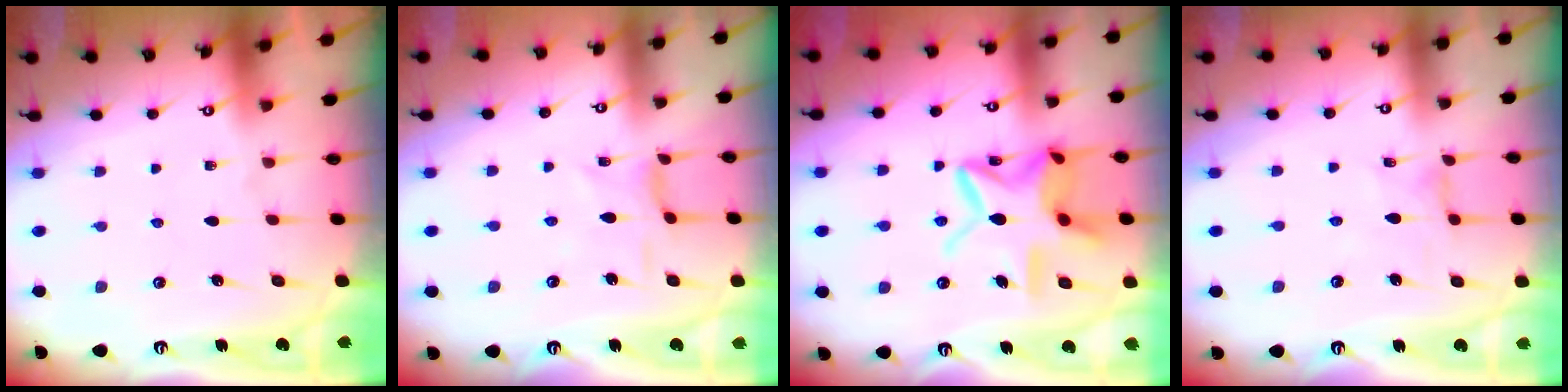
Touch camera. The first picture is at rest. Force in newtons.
{"total": 2.5, "press": 2.5, "slide": 0.4}
{"total": 16.2, "press": 16.1, "slide": 1.3}
{"total": 1.6, "press": 1.6, "slide": 0.1}